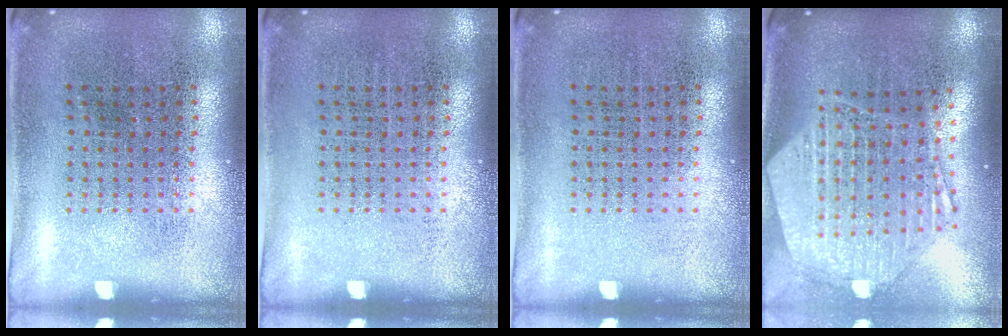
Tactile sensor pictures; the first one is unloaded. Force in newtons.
{"total": 0.0}
{"total": 0.0}
{"total": 2.9, "press": 2.3, "slide": 1.7}